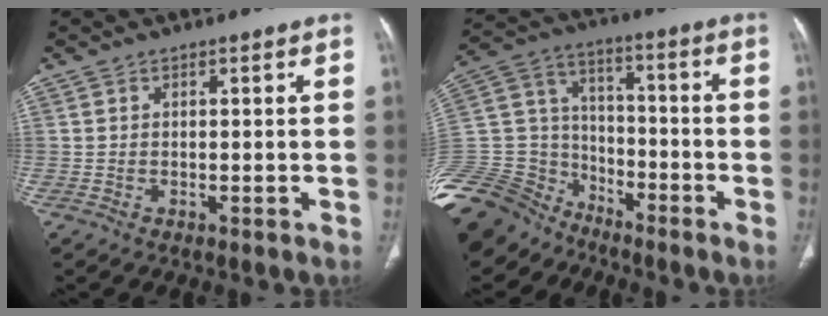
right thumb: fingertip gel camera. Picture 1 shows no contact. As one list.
[{"total": 24.8, "force": [-17.9, 14.9, 8.5], "torque": [-0.244, 0.050, -0.318]}]